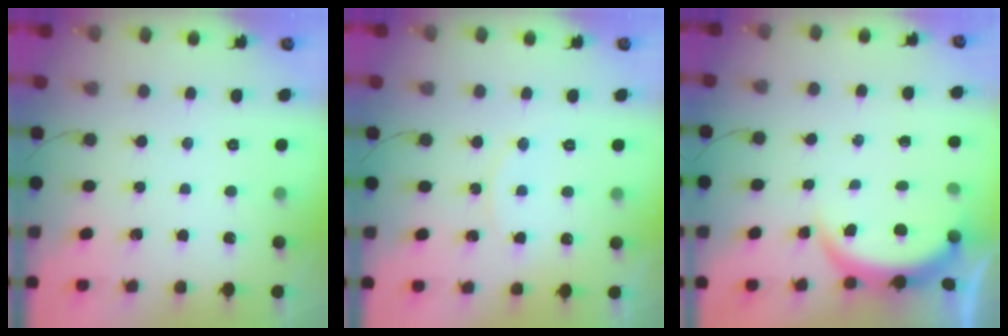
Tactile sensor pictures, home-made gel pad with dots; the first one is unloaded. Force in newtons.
{"total": 5.4, "press": 5.4, "slide": 0.4}
{"total": 3.9, "press": 3.9, "slide": 0.2}